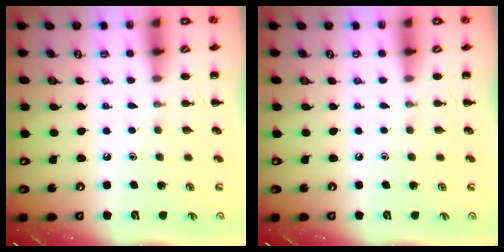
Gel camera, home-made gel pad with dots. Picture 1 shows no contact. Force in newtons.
{"total": 0.0}